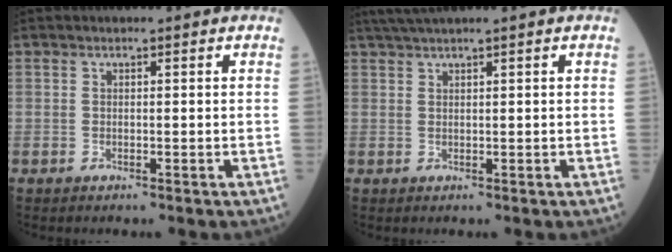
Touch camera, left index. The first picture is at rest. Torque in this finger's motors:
{"motor_torque": [-0.12, -0.22, -0.01, 0.01]}